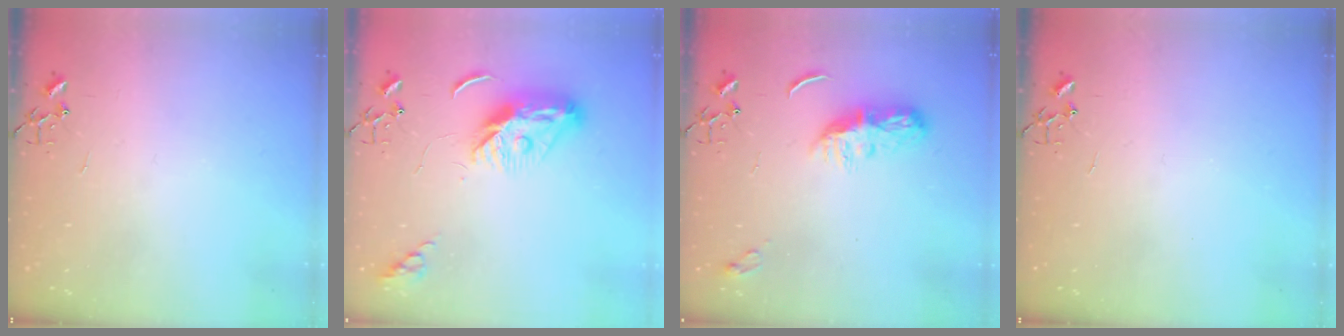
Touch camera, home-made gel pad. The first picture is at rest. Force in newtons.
{"total": 9.5, "press": 9.5, "slide": 0.5}
{"total": 8.2, "press": 8.2, "slide": 0.4}
{"total": 0.0}